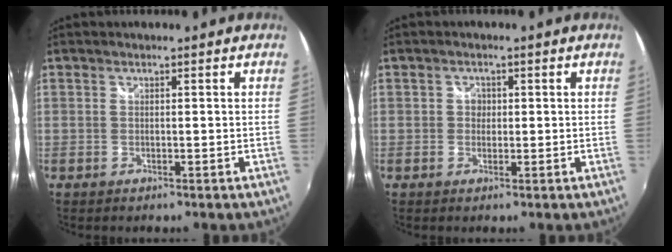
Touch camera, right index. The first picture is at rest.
{"total": 1.7, "force": [-0.1, 1.6, 0.4], "torque": [-0.003, 0.003, -0.005]}